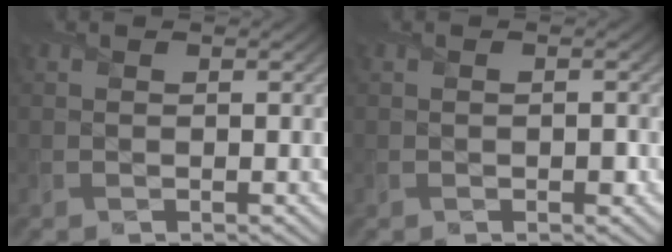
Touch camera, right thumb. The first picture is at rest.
{"total": 1.1, "force": [-0.4, 0.7, 0.7], "torque": [-0.009, -0.003, -0.006]}